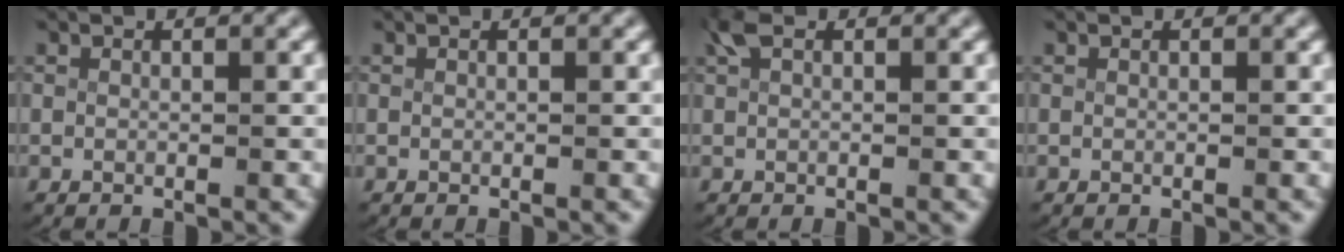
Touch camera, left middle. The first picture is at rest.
{"total": 0.0}
{"total": 1.3, "force": [0.8, 0.5, 0.9], "torque": [-0.041, 0.002, 0.021]}
{"total": 0.0}